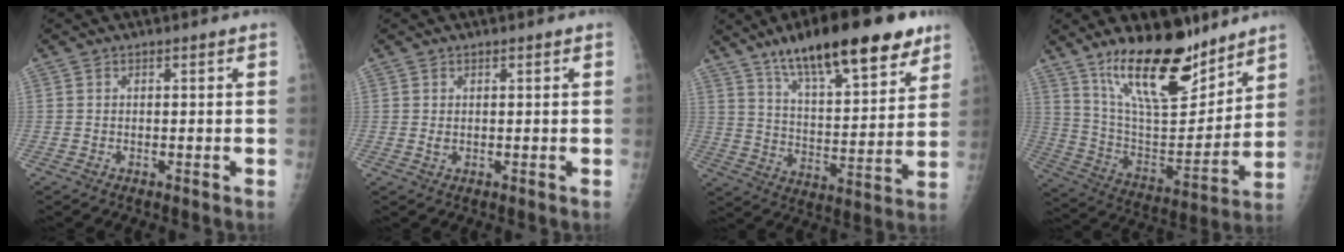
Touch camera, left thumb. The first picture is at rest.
{"total": 1.1, "force": [0.4, 0.7, 0.7], "torque": [-0.006, -0.004, 0.009]}
{"total": 22.5, "force": [14.9, 6.9, 15.4], "torque": [-0.206, -0.051, 0.238]}
{"total": 21.7, "force": [15.1, 7.9, 13.4], "torque": [-0.180, -0.090, 0.266]}